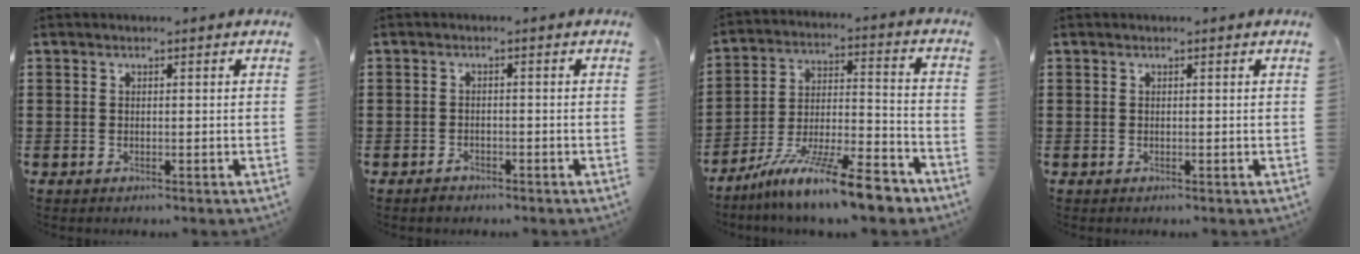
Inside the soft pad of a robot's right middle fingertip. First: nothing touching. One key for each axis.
{"total": 1.3, "fx": -1.1, "fy": 0.6, "fz": 0.2, "tx": -0.007, "ty": 0.000, "tz": -0.023}
{"total": 13.6, "fx": -10.7, "fy": 1.6, "fz": 8.1, "tx": -0.130, "ty": 0.036, "tz": -0.193}
{"total": 0.0}